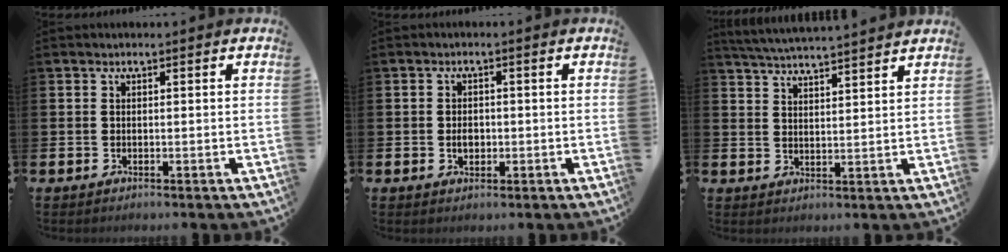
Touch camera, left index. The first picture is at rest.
{"total": 2.2, "force": [-0.2, 1.6, 1.5], "torque": [-0.018, 0.002, -0.008]}
{"total": 4.8, "force": [4.7, -0.4, 0.4], "torque": [-0.027, -0.027, 0.085]}